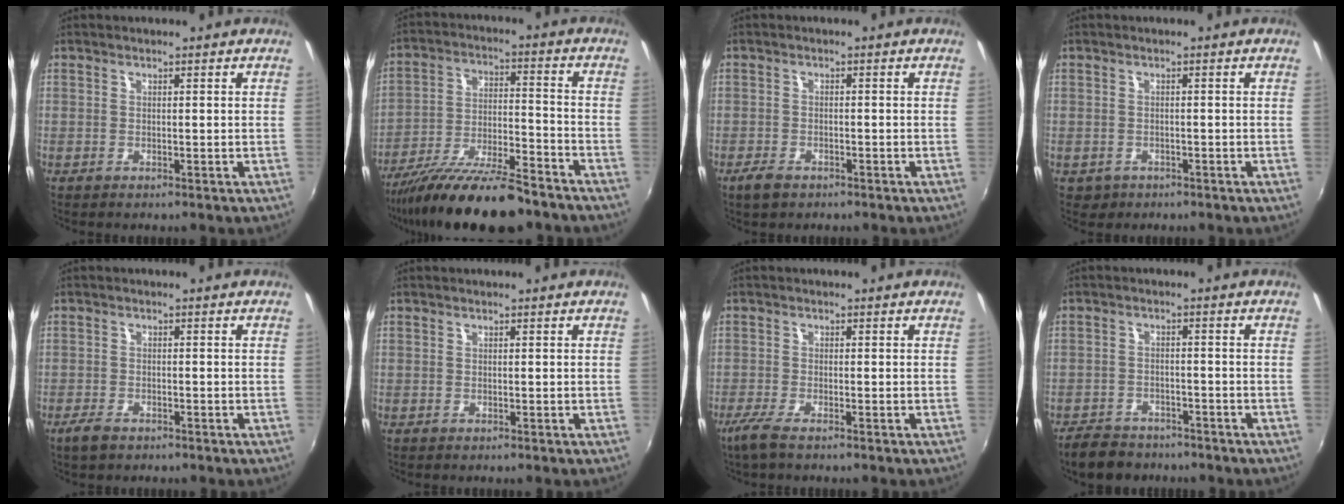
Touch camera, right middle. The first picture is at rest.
{"total": 17.5, "force": [-14.1, 3.4, 9.8], "torque": [-0.188, -0.033, -0.234]}
{"total": 3.2, "force": [-2.3, 1.5, 1.6], "torque": [-0.041, -0.006, -0.043]}
{"total": 2.4, "force": [-1.0, 2.0, 0.7], "torque": [-0.022, -0.003, -0.011]}
{"total": 3.0, "force": [-2.2, 1.2, 1.6], "torque": [-0.042, -0.006, -0.044]}
{"total": 0.0}
{"total": 3.4, "force": [-2.4, 0.3, 2.4], "torque": [-0.061, -0.011, -0.051]}
{"total": 7.8, "force": [-6.5, 3.7, 2.2], "torque": [-0.070, 0.002, -0.102]}